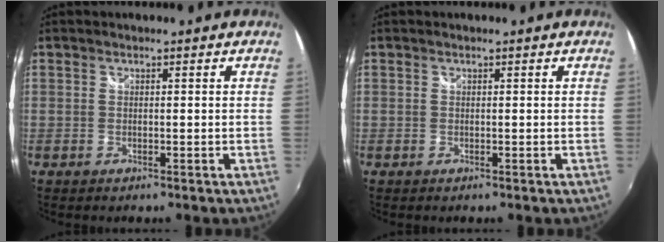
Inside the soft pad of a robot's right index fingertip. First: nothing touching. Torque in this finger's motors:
{"motor_torque": [0.39, 0.39, 0.00, 0.00]}